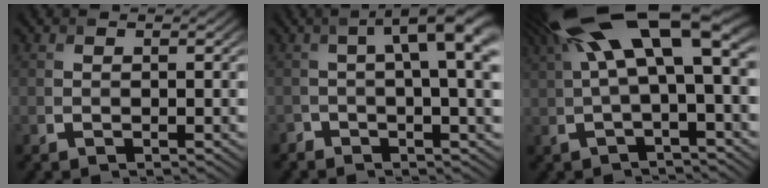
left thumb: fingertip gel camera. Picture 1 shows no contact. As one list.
[{"total": 7.4, "force": [0.3, 2.1, 7.1], "torque": [-0.095, 0.008, 0.002]}, {"total": 14.8, "force": [4.9, 4.3, 13.3], "torque": [-0.254, 0.019, 0.096]}]